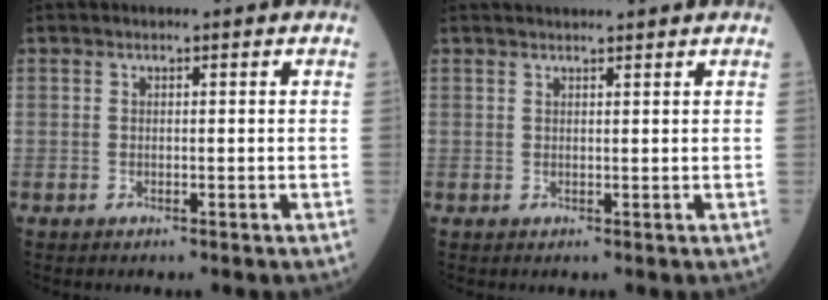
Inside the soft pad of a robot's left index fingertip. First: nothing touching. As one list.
[{"total": 3.7, "force": [3.6, 0.0, 1.0], "torque": [-0.012, 0.028, 0.052]}]